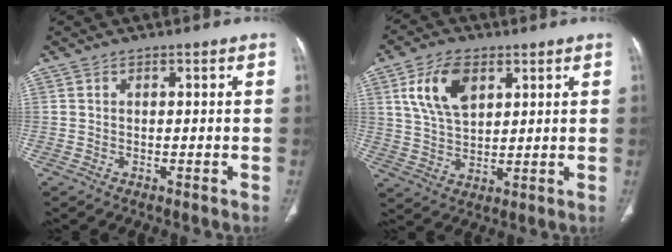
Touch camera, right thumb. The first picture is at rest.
{"total": 10.2, "force": [4.3, 5.9, 7.2], "torque": [-0.126, -0.012, 0.085]}